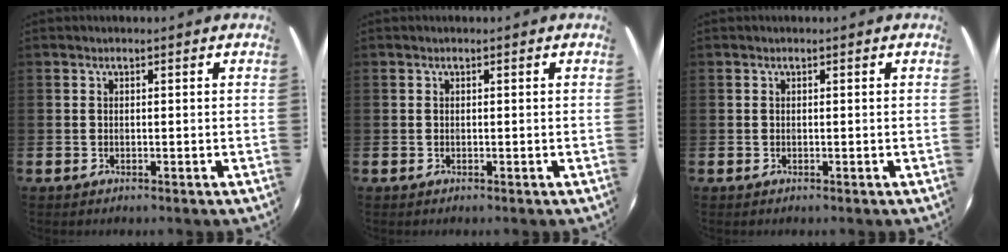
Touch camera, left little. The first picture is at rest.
{"total": 0.0}
{"total": 0.0}